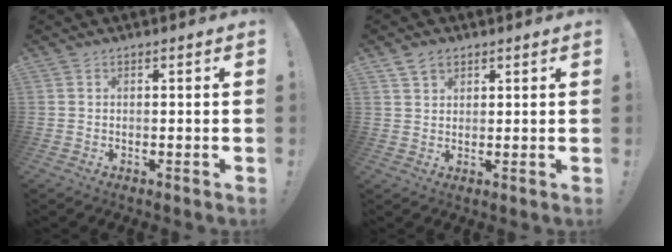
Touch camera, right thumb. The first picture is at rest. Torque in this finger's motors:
{"motor_torque": [0.55, 0.60, -0.13, 0.13, 0.01]}